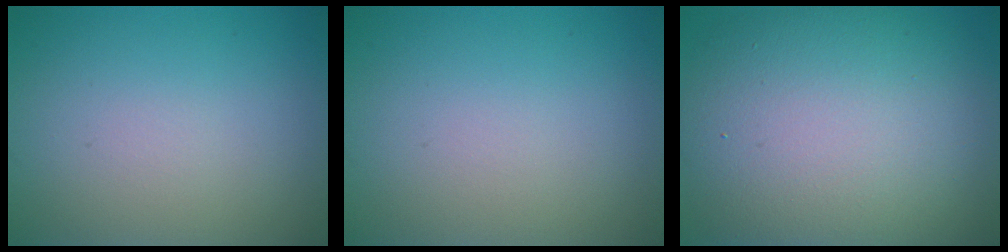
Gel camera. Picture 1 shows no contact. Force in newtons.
{"total": 0.0}
{"total": 14.1, "press": 14.1, "slide": 0.9}